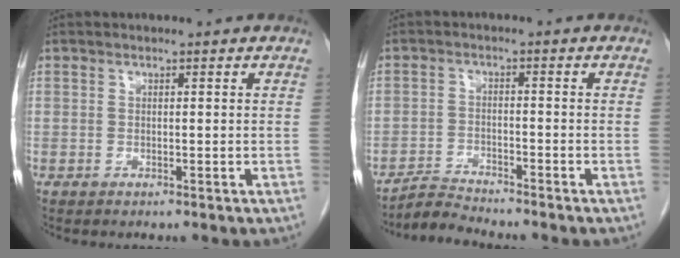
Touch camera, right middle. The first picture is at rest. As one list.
[{"total": 3.5, "force": [-3.4, -0.7, -0.3], "torque": [0.004, -0.017, -0.062]}]